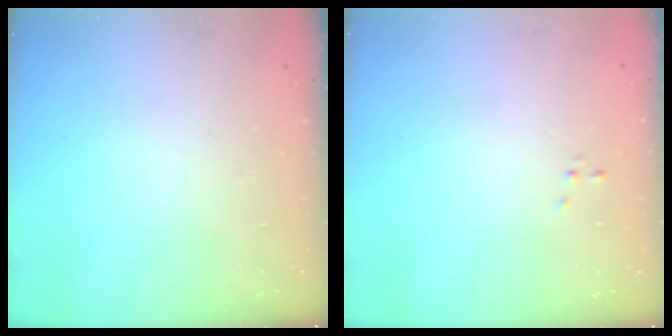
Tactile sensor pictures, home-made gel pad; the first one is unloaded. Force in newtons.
{"total": 0.0}